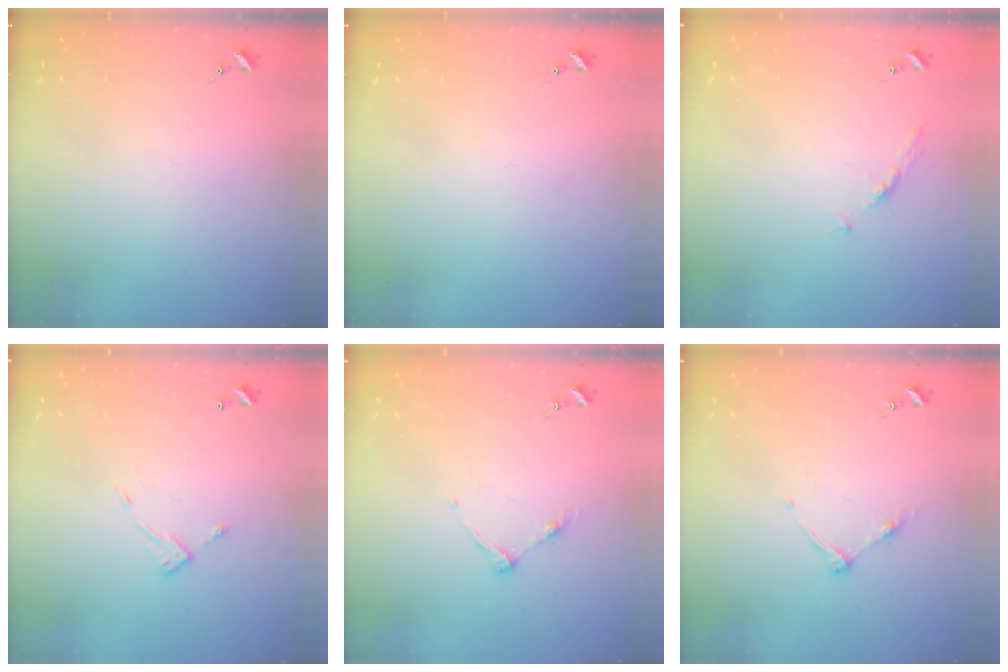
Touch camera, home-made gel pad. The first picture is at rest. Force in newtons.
{"total": 0.0}
{"total": 3.9, "press": 3.9, "slide": 0.5}
{"total": 6.7, "press": 6.7, "slide": 0.2}
{"total": 6.0, "press": 6.0, "slide": 0.7}
{"total": 6.0, "press": 6.0, "slide": 0.7}